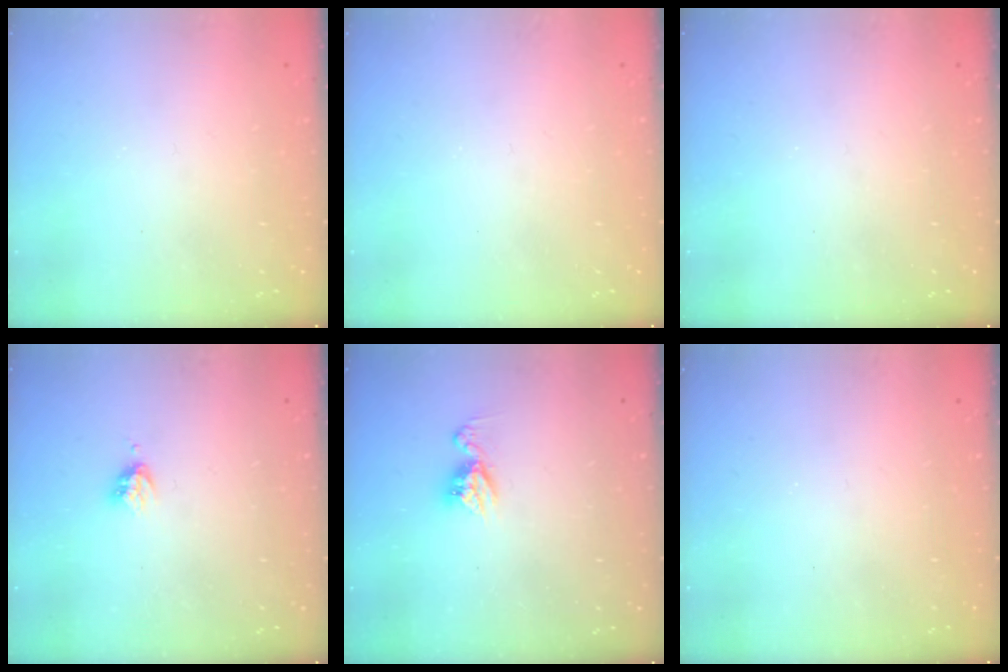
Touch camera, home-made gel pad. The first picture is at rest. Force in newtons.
{"total": 0.6, "press": 0.3, "slide": 0.5}
{"total": 0.0}
{"total": 3.0, "press": 3.0, "slide": 0.4}
{"total": 8.5, "press": 8.5, "slide": 0.7}
{"total": 0.0}